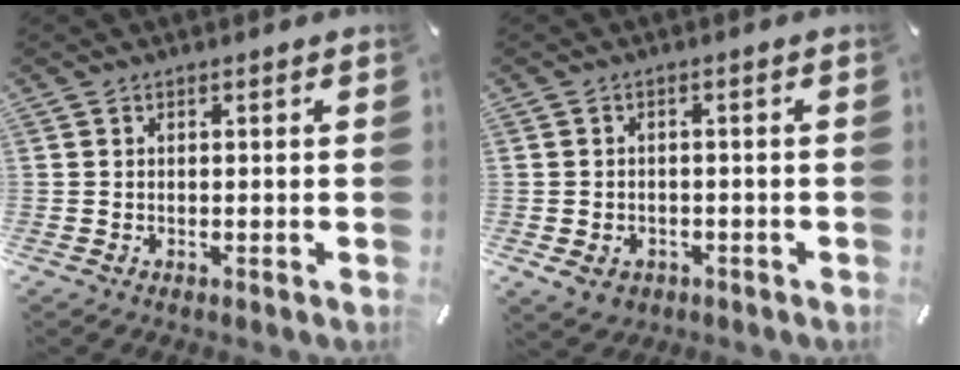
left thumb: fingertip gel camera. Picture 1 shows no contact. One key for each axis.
{"total": 4.1, "fx": -1.9, "fy": 3.3, "fz": 1.6, "tx": -0.023, "ty": 0.006, "tz": -0.035}